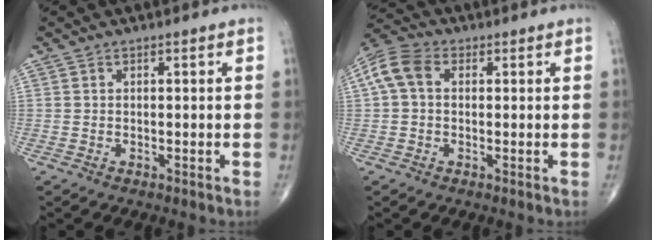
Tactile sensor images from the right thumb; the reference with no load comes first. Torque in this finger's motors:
{"motor_torque": [0.16, 0.19, 0.20, -0.08, 0.08]}